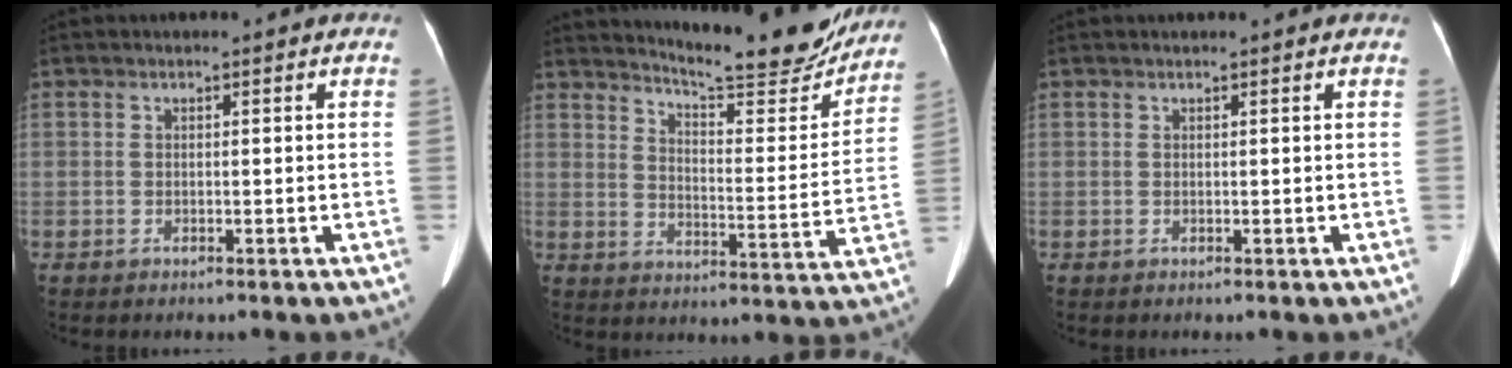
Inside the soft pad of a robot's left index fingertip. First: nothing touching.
{"total": 17.9, "force": [16.7, 1.7, 6.1], "torque": [-0.092, -0.060, 0.215]}
{"total": 0.9, "force": [0.8, -0.1, 0.3], "torque": [-0.005, 0.014, 0.016]}